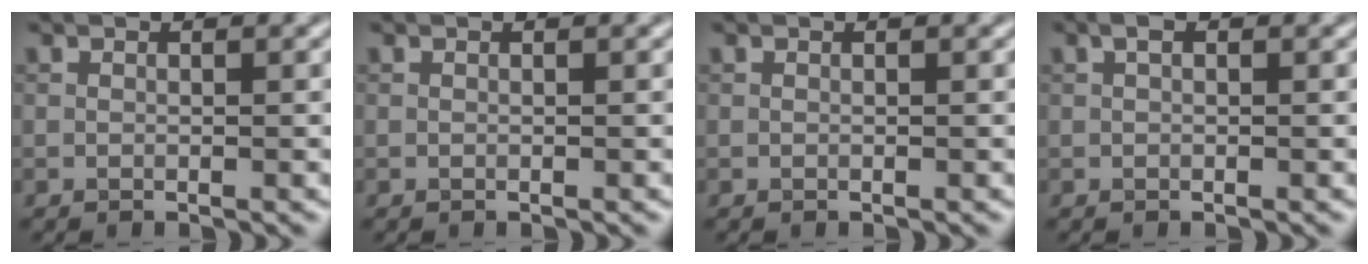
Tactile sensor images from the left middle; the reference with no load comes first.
{"total": 0.0}
{"total": 0.0}
{"total": 0.8, "force": [0.2, 0.4, 0.7], "torque": [-0.012, 0.003, 0.003]}